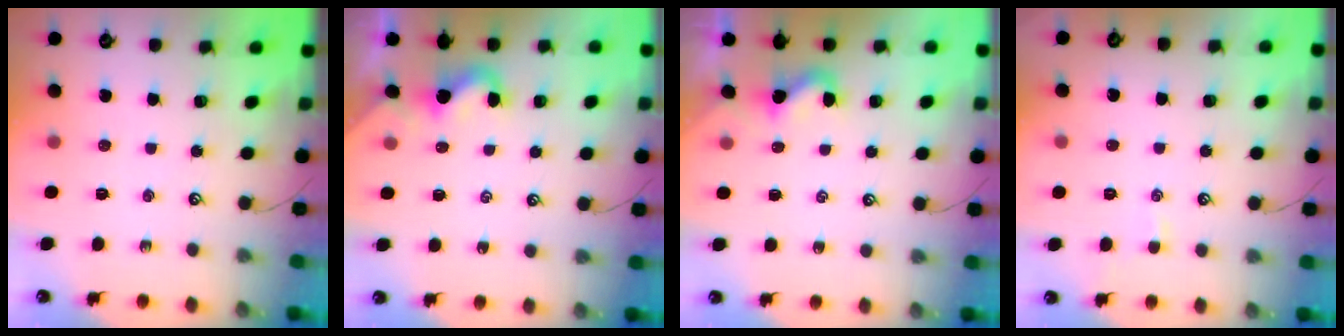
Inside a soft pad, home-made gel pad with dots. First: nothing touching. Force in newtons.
{"total": 1.8, "press": 1.8, "slide": 0.3}
{"total": 2.8, "press": 2.8, "slide": 0.4}
{"total": 0.6, "press": 0.3, "slide": 0.5}